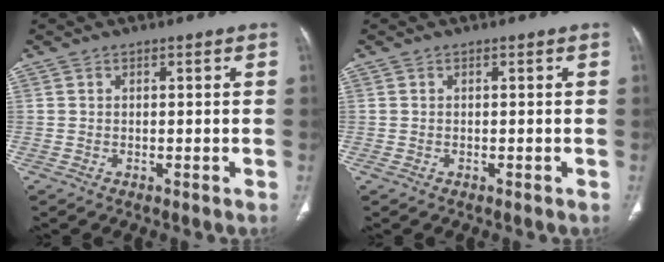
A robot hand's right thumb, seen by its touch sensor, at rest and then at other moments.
{"total": 0.0}